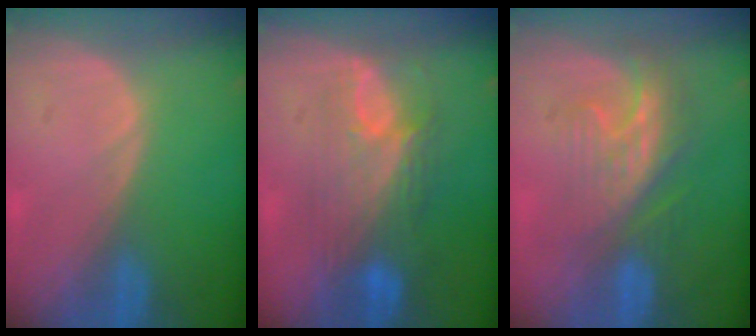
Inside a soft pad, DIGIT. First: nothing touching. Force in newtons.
{"total": 8.3, "press": 7.9, "slide": 2.3}
{"total": 8.7, "press": 7.5, "slide": 4.5}